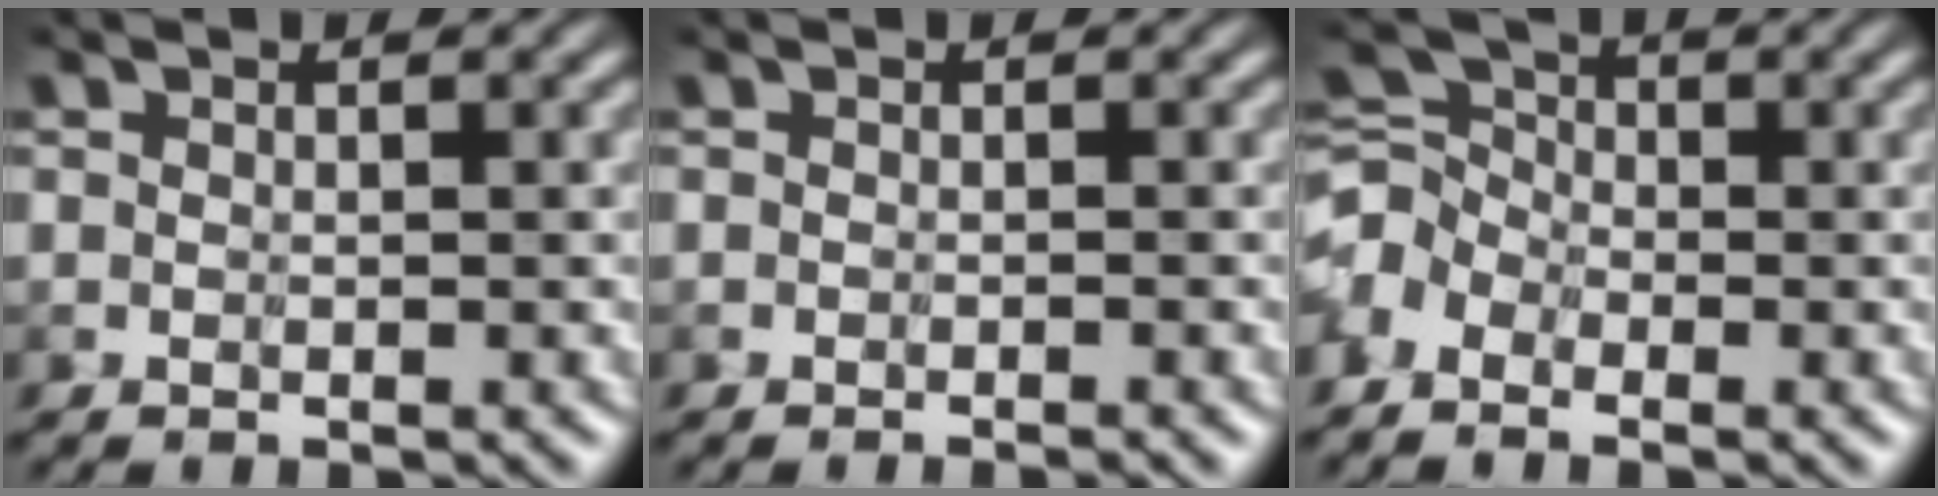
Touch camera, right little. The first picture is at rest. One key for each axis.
{"total": 0.8, "fx": -0.8, "fy": -0.2, "fz": 0.0, "tx": 0.005, "ty": 0.000, "tz": -0.015}
{"total": 2.8, "fx": -2.7, "fy": 0.8, "fz": 0.4, "tx": -0.019, "ty": 0.009, "tz": -0.063}